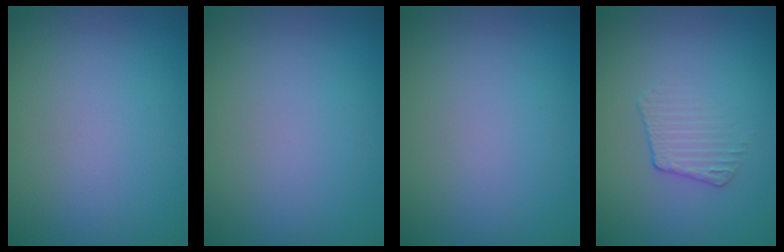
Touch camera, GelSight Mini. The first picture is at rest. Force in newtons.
{"total": 0.0}
{"total": 0.0}
{"total": 1.8, "press": 0.9, "slide": 1.5}